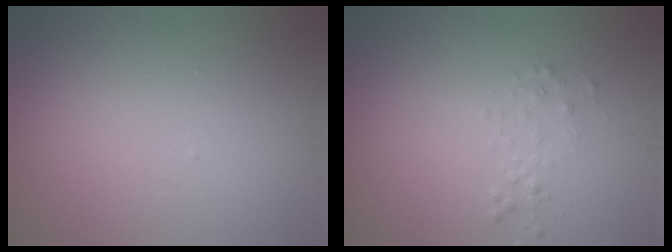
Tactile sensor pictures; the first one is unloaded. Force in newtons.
{"total": 1.1, "press": 1.1, "slide": 0.1}